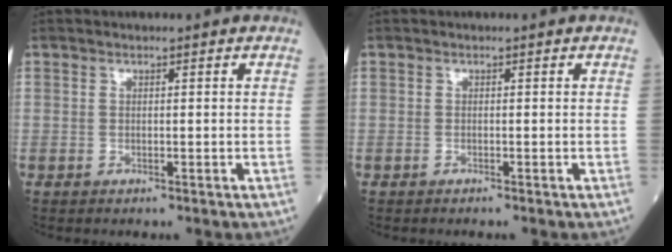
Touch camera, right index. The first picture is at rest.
{"total": 0.0}